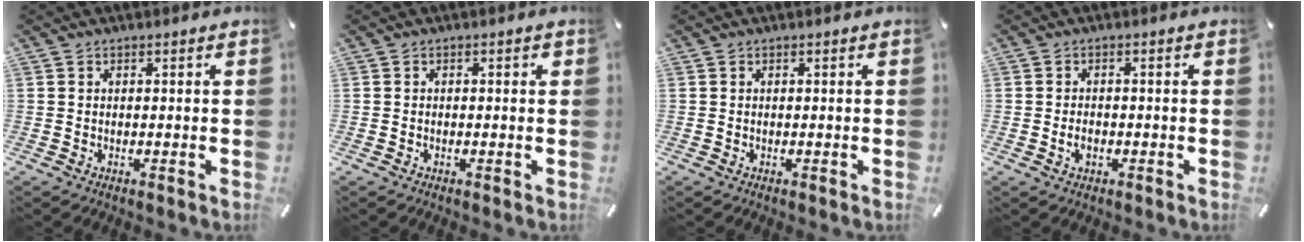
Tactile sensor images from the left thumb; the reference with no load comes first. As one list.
[{"total": 0.9, "force": [-0.2, 0.5, 0.7], "torque": [-0.013, 0.002, -0.006]}, {"total": 0.0}, {"total": 2.6, "force": [-0.8, 1.6, 1.9], "torque": [-0.034, 0.004, -0.014]}]